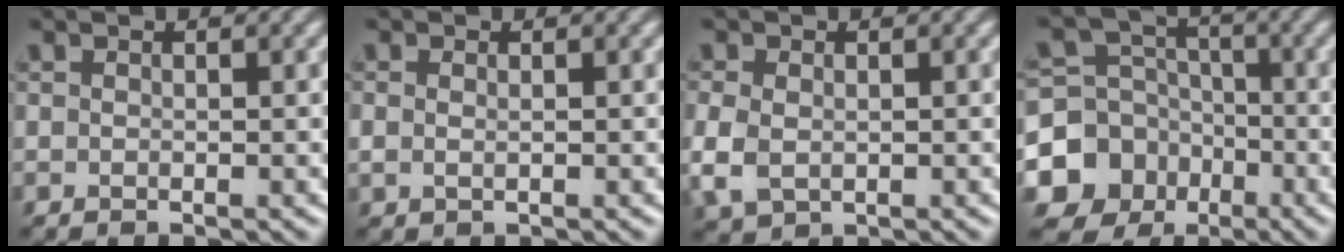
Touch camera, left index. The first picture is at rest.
{"total": 0.7, "force": [0.0, 0.5, 0.5], "torque": [-0.011, -0.006, 0.004]}
{"total": 3.5, "force": [-0.9, 2.5, 2.2], "torque": [-0.058, -0.012, -0.017]}
{"total": 11.0, "force": [-5.1, 9.6, 2.0], "torque": [-0.057, -0.034, -0.114]}